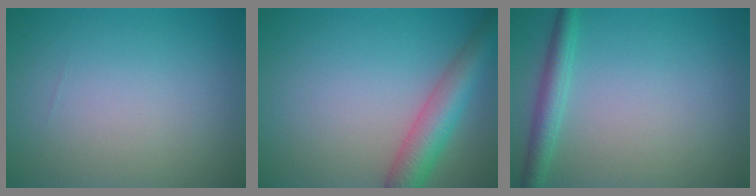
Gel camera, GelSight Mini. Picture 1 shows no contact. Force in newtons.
{"total": 5.0, "press": 5.0, "slide": 0.2}
{"total": 2.5, "press": 2.5, "slide": 0.1}